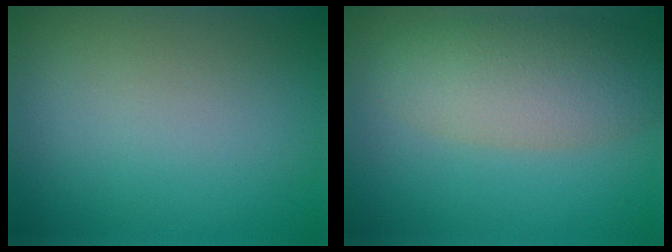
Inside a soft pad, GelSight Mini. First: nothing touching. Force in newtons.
{"total": 5.6, "press": 5.6, "slide": 0.3}